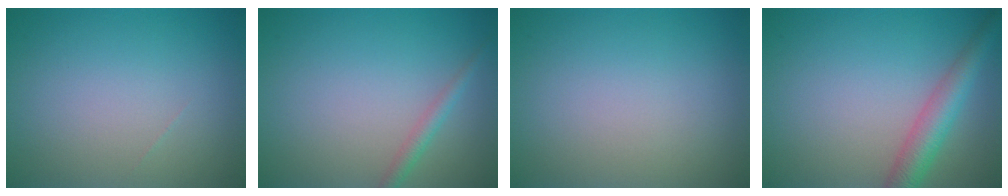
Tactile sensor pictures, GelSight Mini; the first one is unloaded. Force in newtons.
{"total": 1.5, "press": 1.5, "slide": 0.0}
{"total": 0.0}
{"total": 4.0, "press": 4.0, "slide": 0.1}